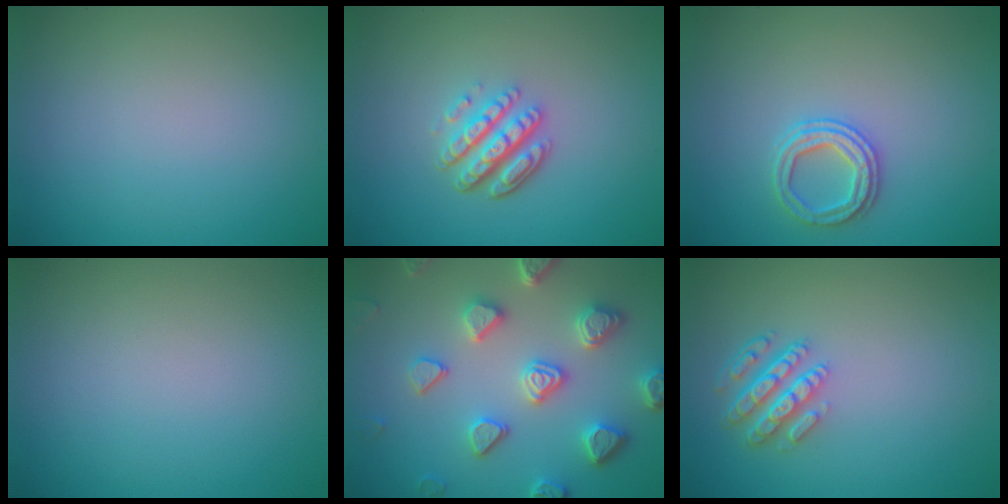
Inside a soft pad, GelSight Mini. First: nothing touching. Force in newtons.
{"total": 4.4, "press": 3.3, "slide": 2.9}
{"total": 2.4, "press": 2.4, "slide": 0.4}
{"total": 0.0}
{"total": 5.5, "press": 4.9, "slide": 2.6}
{"total": 4.3, "press": 3.3, "slide": 2.7}